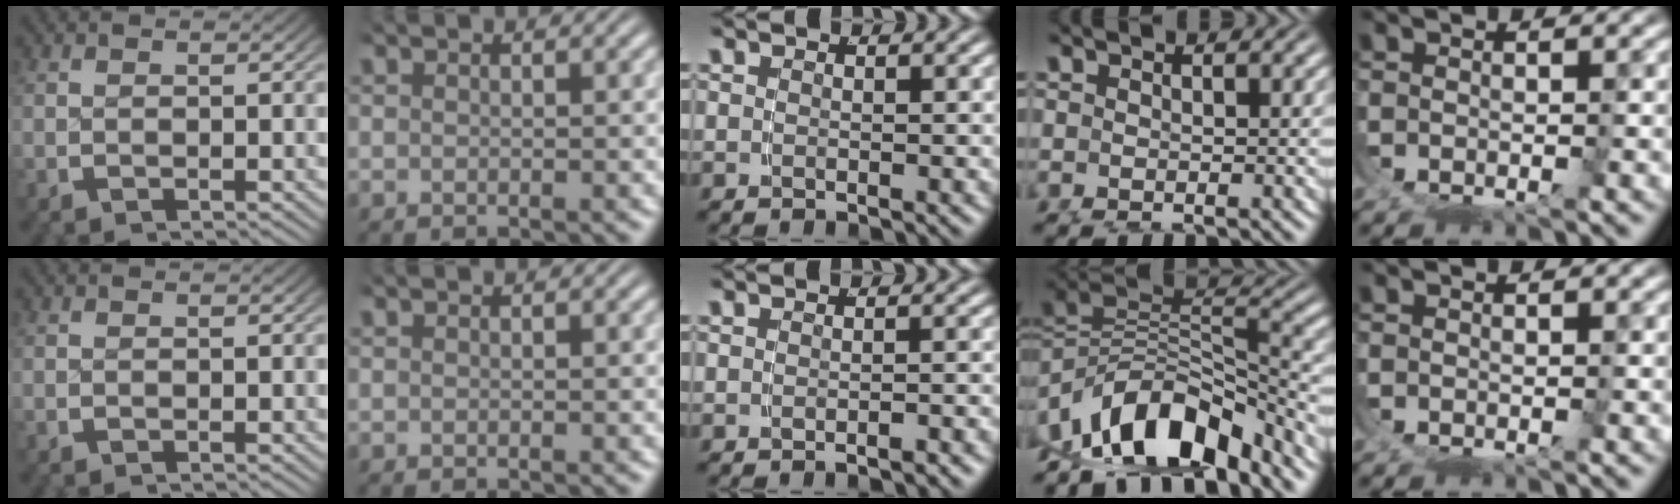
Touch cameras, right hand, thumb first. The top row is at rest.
{"middle": {"total": 1.1, "force": [-1.1, 0.0, 0.3], "torque": [-0.001, 0.005, -0.019]}, "ring": {"total": 11.4, "force": [-3.8, 7.5, 7.7], "torque": [-0.144, -0.035, -0.050]}}